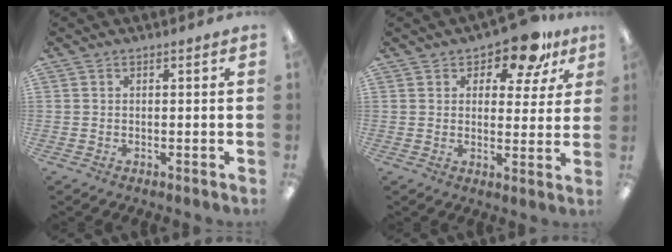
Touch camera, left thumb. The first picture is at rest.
{"total": 8.0, "force": [5.3, 4.0, 4.5], "torque": [-0.044, -0.024, 0.086]}